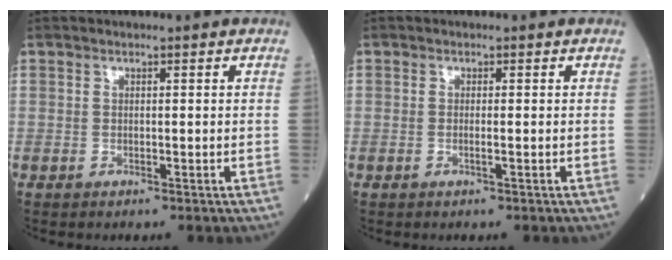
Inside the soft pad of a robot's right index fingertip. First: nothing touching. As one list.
[{"total": 0.8, "force": [-0.2, -0.1, 0.7], "torque": [-0.018, 0.000, -0.002]}]